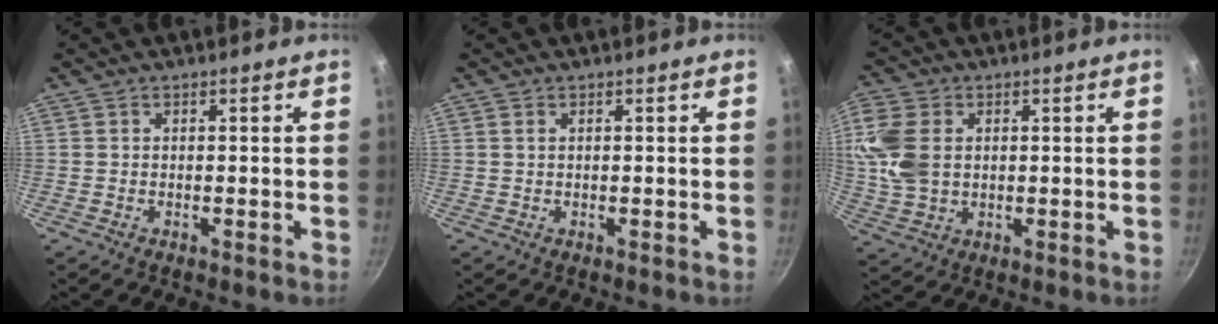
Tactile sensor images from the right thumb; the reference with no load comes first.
{"total": 0.6, "force": [0.2, 0.3, 0.4], "torque": [-0.008, 0.000, 0.004]}
{"total": 9.9, "force": [1.6, 7.2, 6.6], "torque": [-0.127, 0.001, 0.033]}